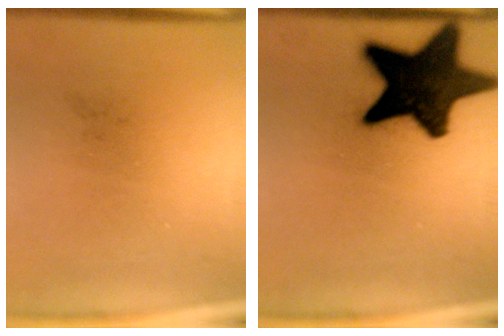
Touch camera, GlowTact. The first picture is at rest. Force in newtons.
{"total": 18.7}